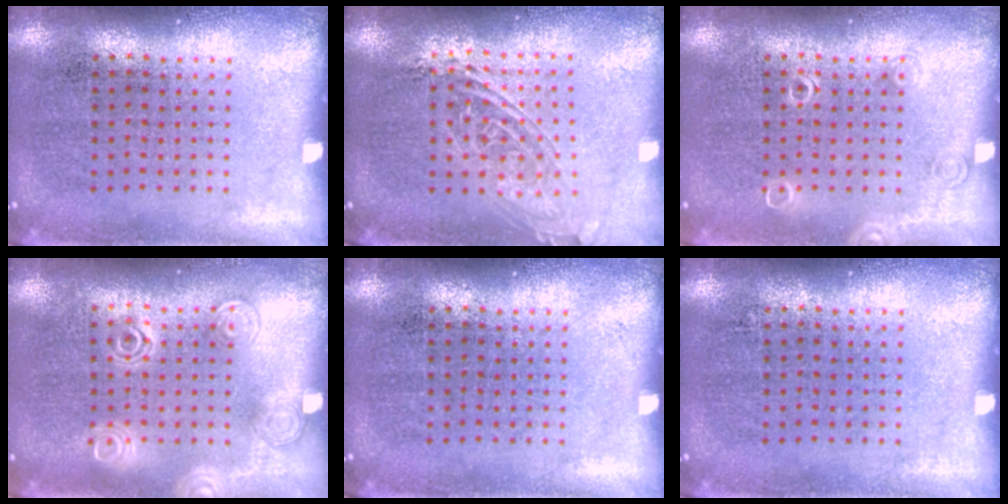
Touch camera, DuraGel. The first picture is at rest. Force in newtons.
{"total": 1.7, "press": 1.4, "slide": 0.9}
{"total": 1.0, "press": 1.0, "slide": 0.2}
{"total": 1.0, "press": 1.0, "slide": 0.1}
{"total": 0.0}
{"total": 0.0}